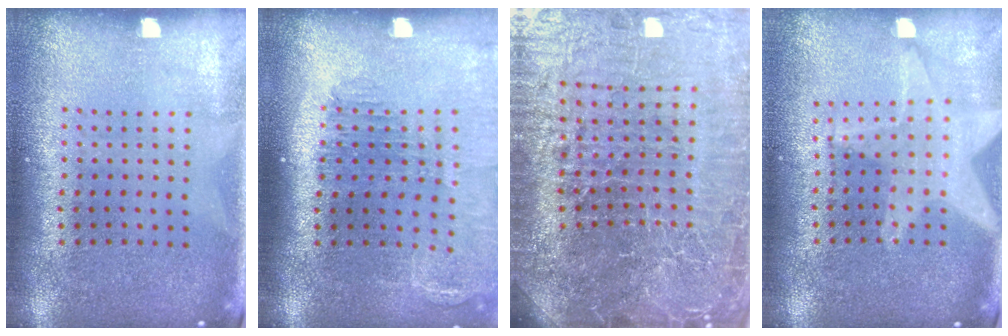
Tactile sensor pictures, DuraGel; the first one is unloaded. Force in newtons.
{"total": 1.4, "press": 1.4, "slide": 0.2}
{"total": 7.6, "press": 6.6, "slide": 3.8}
{"total": 1.9, "press": 1.6, "slide": 1.0}